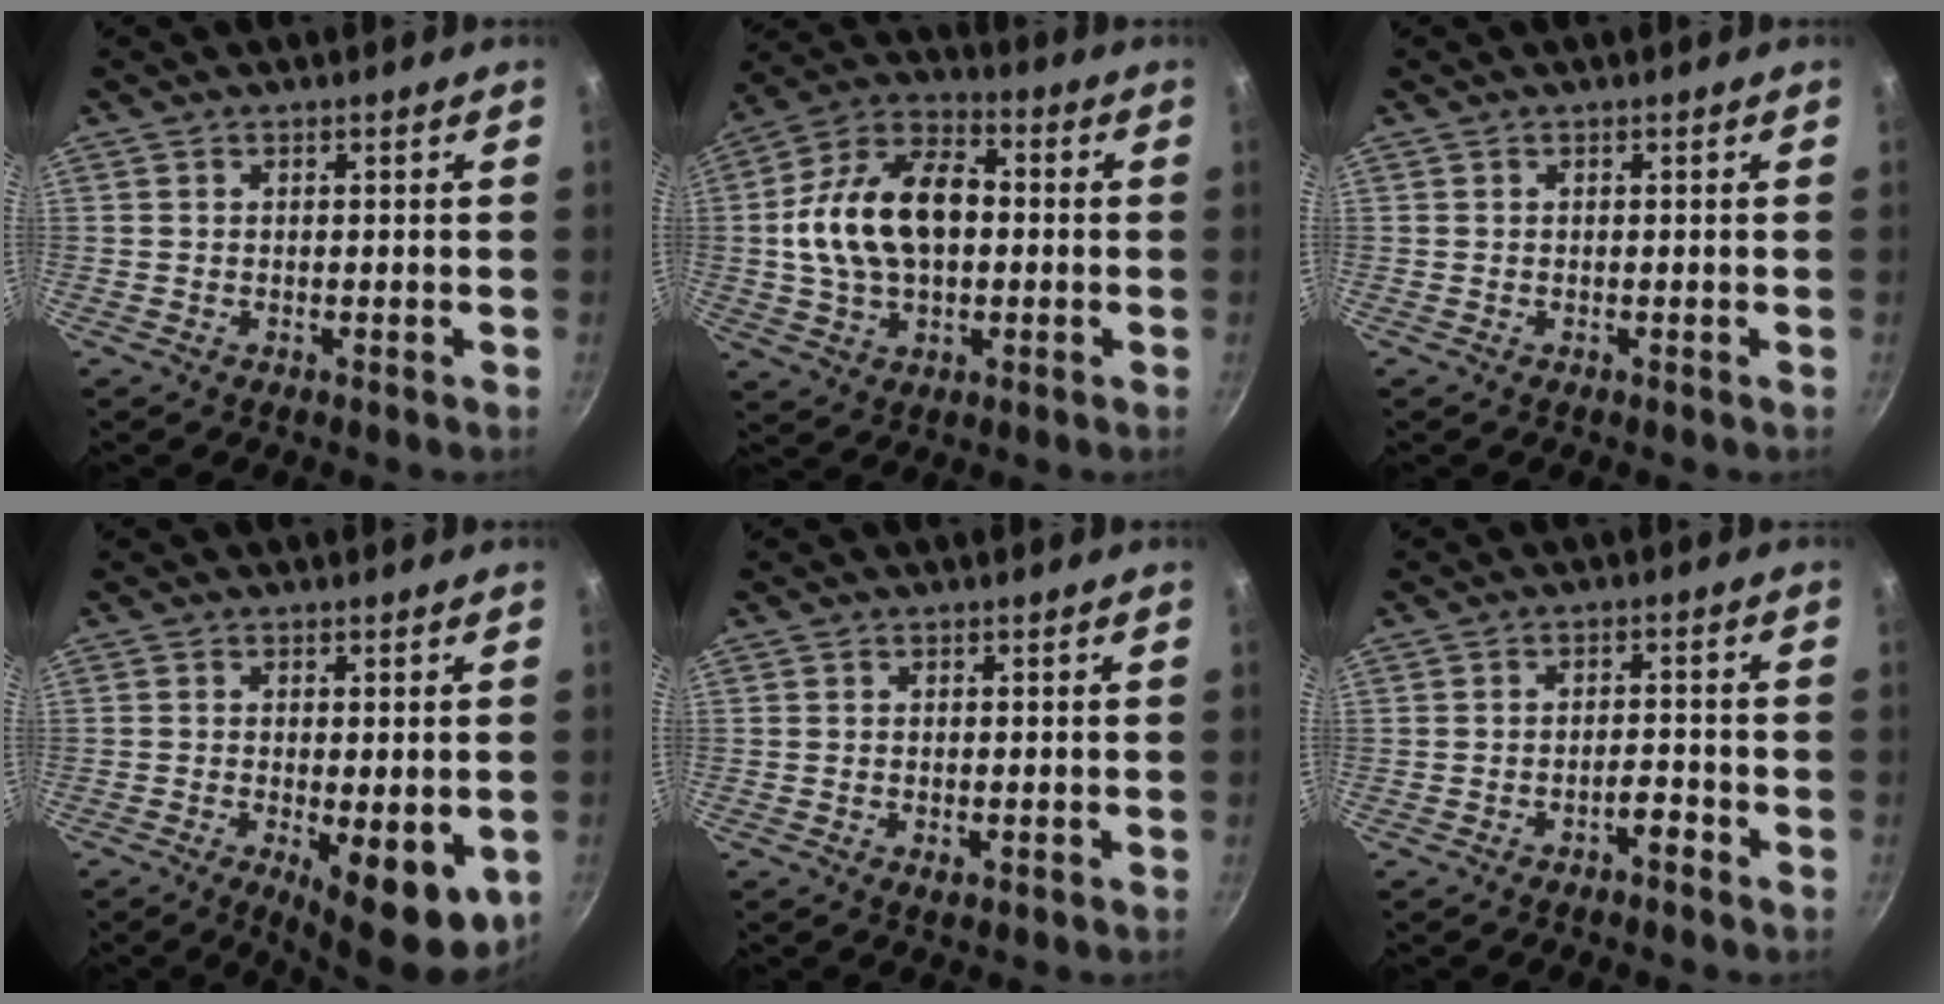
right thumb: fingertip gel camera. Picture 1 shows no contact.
{"total": 17.5, "force": [0.5, 11.1, 13.5], "torque": [-0.220, 0.032, -0.004]}
{"total": 0.0}
{"total": 11.2, "force": [-3.0, 3.7, 10.1], "torque": [-0.119, -0.008, -0.030]}
{"total": 1.3, "force": [-0.3, 0.6, 1.1], "torque": [-0.018, -0.003, -0.004]}
{"total": 2.7, "force": [-2.0, 0.8, 1.7], "torque": [-0.021, 0.022, -0.029]}